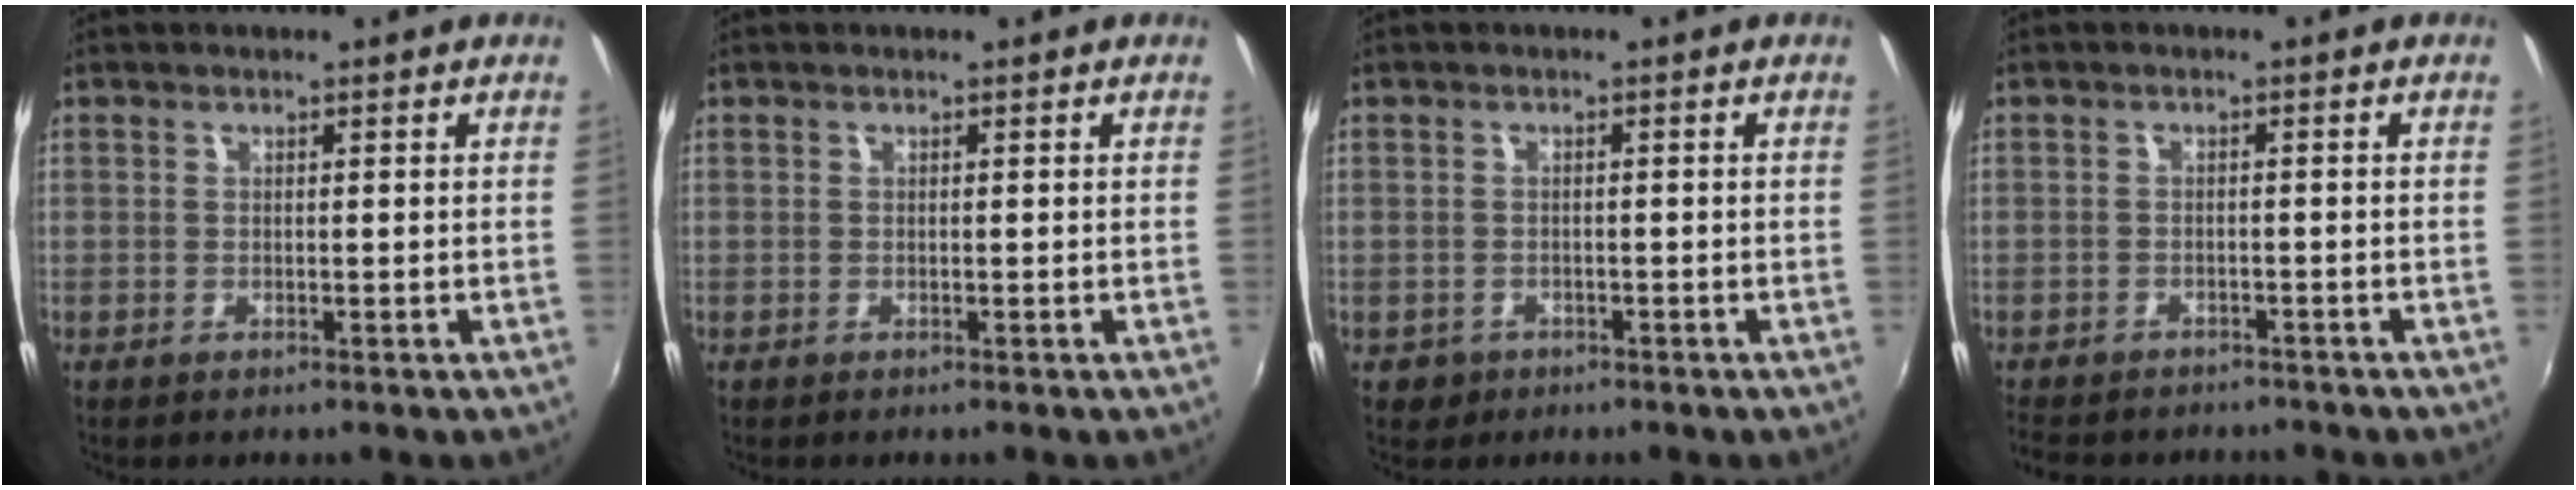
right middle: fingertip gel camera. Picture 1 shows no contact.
{"total": 0.0}
{"total": 2.6, "force": [-1.3, 2.2, 0.6], "torque": [-0.019, -0.003, -0.018]}
{"total": 8.7, "force": [-7.5, 3.3, 3.0], "torque": [-0.078, -0.022, -0.112]}